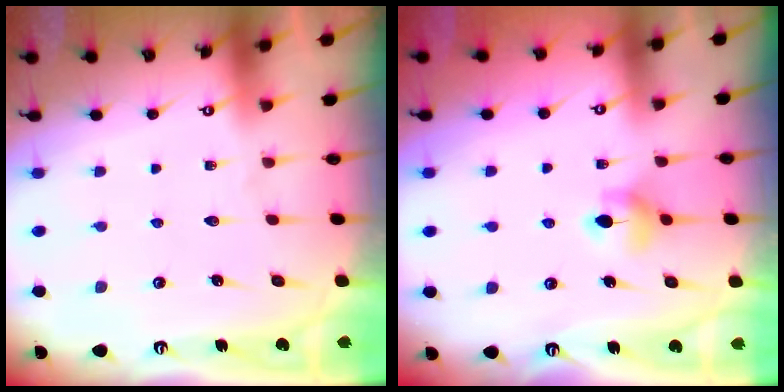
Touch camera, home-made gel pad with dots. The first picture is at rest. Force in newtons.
{"total": 5.4, "press": 5.4, "slide": 0.9}